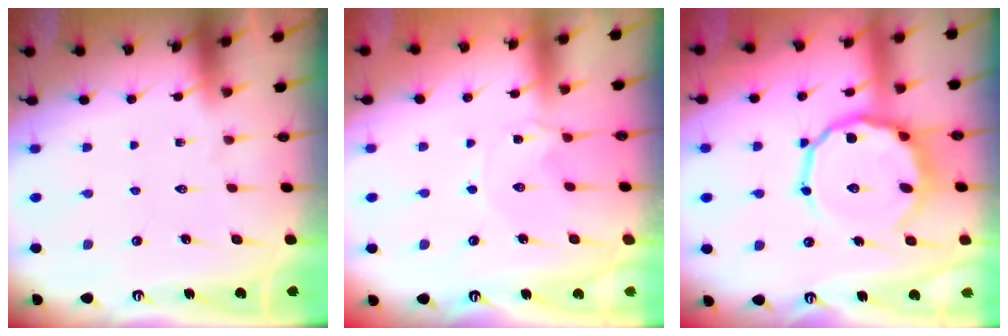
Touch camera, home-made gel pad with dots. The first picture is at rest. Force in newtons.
{"total": 0.7, "press": 0.6, "slide": 0.3}
{"total": 13.8, "press": 13.5, "slide": 2.7}